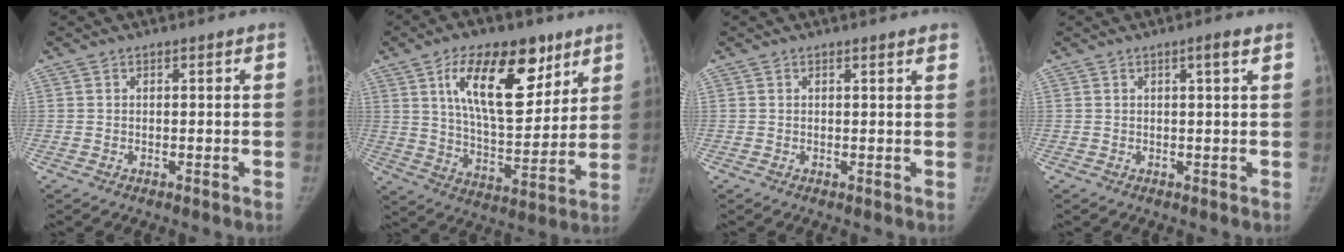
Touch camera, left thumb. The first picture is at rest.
{"total": 19.6, "force": [9.4, 9.4, 14.4], "torque": [-0.185, -0.045, 0.163]}
{"total": 1.8, "force": [1.6, 0.1, 1.0], "torque": [-0.010, -0.004, 0.014]}
{"total": 2.0, "force": [1.0, -0.1, 1.7], "torque": [-0.030, -0.004, 0.015]}